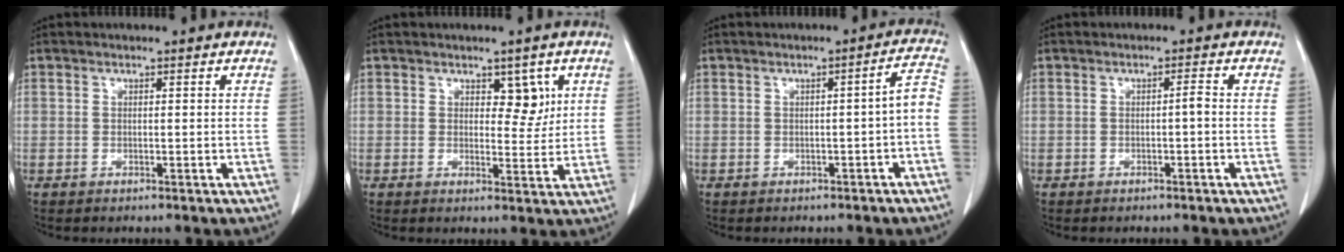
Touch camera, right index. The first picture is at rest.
{"total": 4.0, "force": [1.8, 2.2, 2.8], "torque": [-0.026, -0.001, 0.026]}
{"total": 3.9, "force": [-1.5, 0.4, 3.6], "torque": [-0.039, 0.015, -0.019]}
{"total": 1.1, "force": [-0.3, 0.0, 1.0], "torque": [-0.015, 0.002, -0.004]}